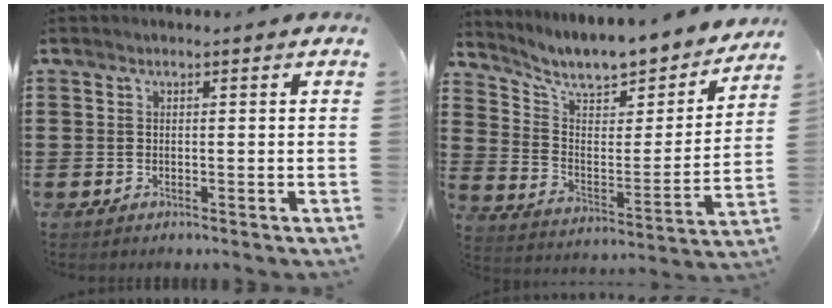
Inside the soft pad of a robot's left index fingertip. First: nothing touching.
{"total": 7.8, "force": [7.0, 1.5, 3.1], "torque": [-0.089, -0.058, 0.114]}